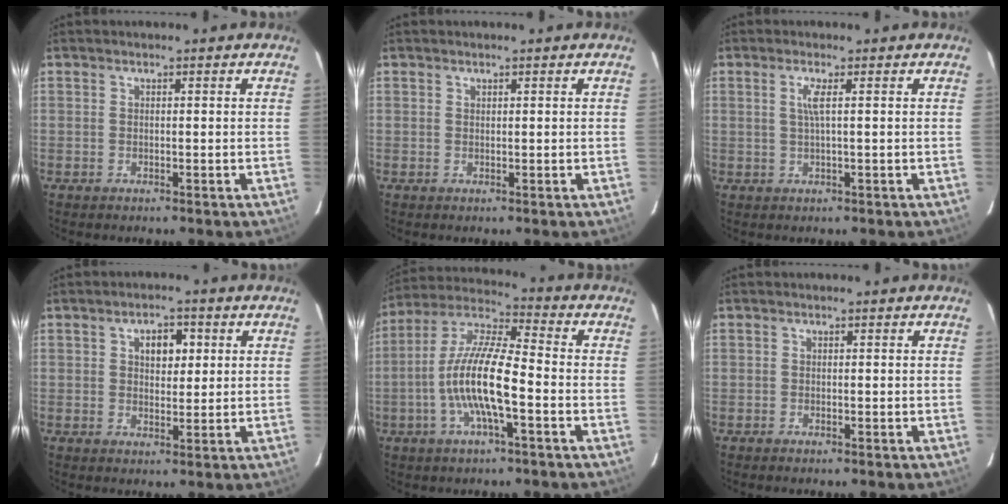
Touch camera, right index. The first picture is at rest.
{"total": 0.0}
{"total": 2.1, "force": [0.5, -0.4, 2.0], "torque": [-0.039, -0.002, 0.010]}
{"total": 4.6, "force": [1.5, 2.9, 3.3], "torque": [-0.048, 0.014, 0.026]}
{"total": 13.6, "force": [-3.7, 2.8, 12.8], "torque": [-0.254, 0.000, -0.075]}
{"total": 0.0}